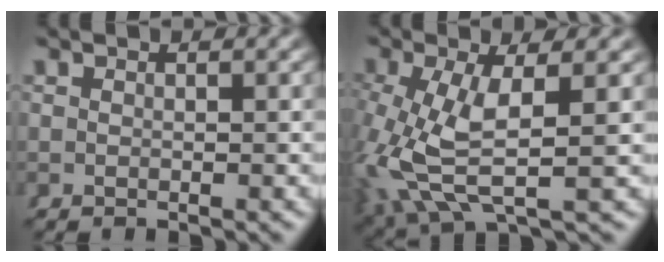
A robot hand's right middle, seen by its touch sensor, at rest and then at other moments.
{"total": 6.9, "force": [0.5, 3.8, 5.8], "torque": [-0.147, -0.020, 0.022]}